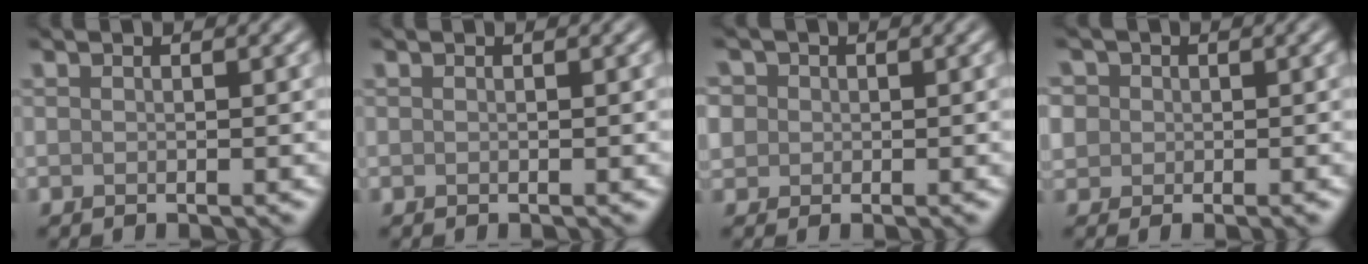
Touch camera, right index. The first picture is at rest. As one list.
[{"total": 0.0}, {"total": 2.8, "force": [0.6, 2.5, 1.1], "torque": [-0.029, 0.020, 0.001]}, {"total": 3.6, "force": [0.1, 3.1, 1.8], "torque": [-0.040, 0.010, 0.000]}]